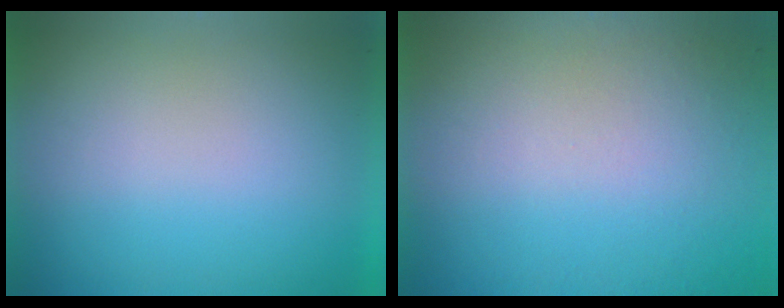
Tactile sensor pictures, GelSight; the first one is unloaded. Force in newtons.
{"total": 9.2}